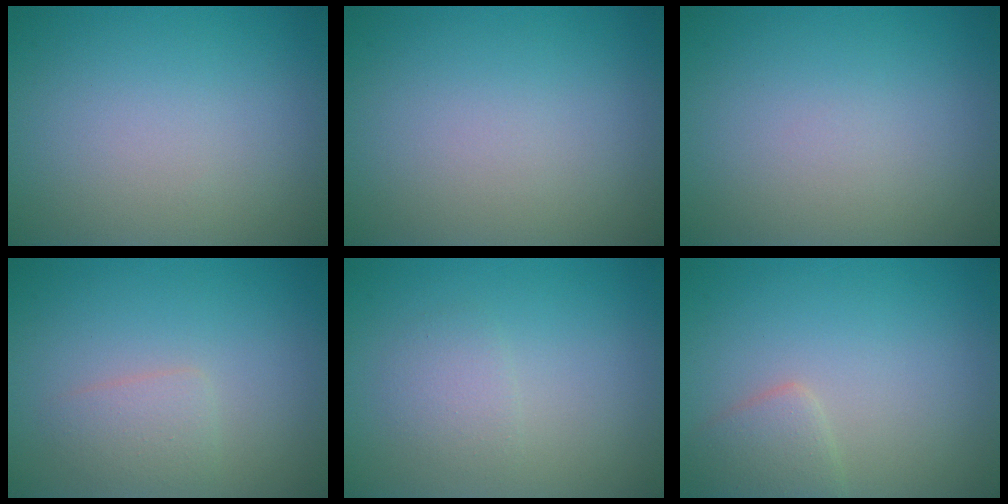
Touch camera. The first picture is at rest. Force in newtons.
{"total": 0.0}
{"total": 0.0}
{"total": 1.7, "press": 1.7, "slide": 0.1}
{"total": 1.6, "press": 1.6, "slide": 0.1}
{"total": 2.1, "press": 2.1, "slide": 0.1}